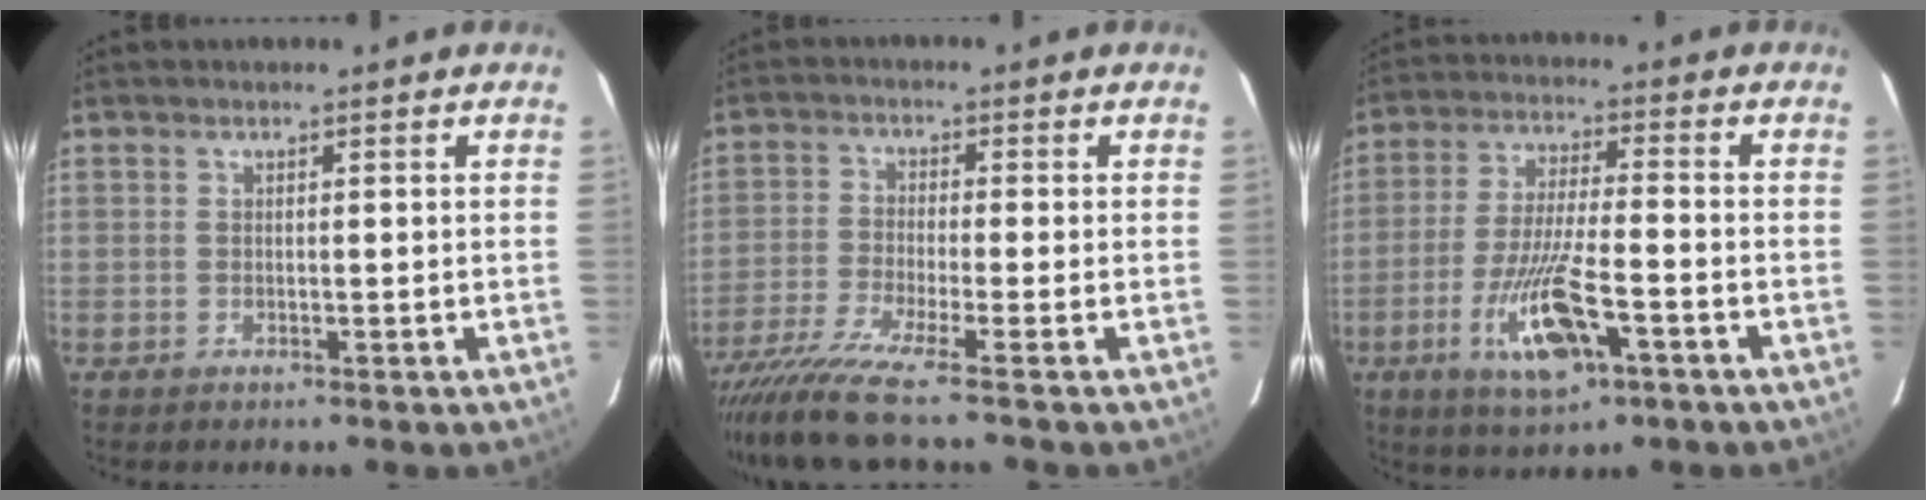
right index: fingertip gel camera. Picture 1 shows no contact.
{"total": 9.2, "force": [-7.3, -1.7, 5.2], "torque": [-0.088, -0.031, -0.128]}
{"total": 11.6, "force": [-5.0, 2.2, 10.3], "torque": [-0.202, -0.016, -0.084]}